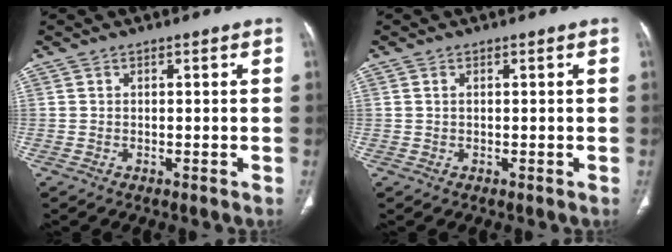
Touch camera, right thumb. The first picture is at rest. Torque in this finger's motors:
{"motor_torque": [-0.07, -0.25, -0.43, 0.31, 0.03]}